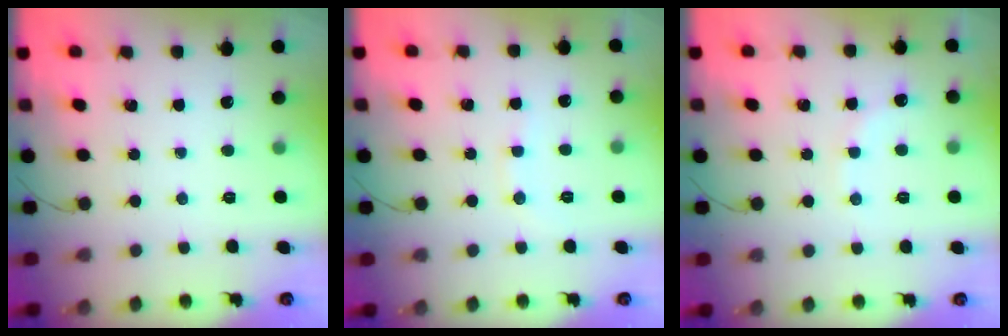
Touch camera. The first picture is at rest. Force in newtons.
{"total": 5.9, "press": 5.9, "slide": 0.9}
{"total": 5.8, "press": 5.6, "slide": 1.3}